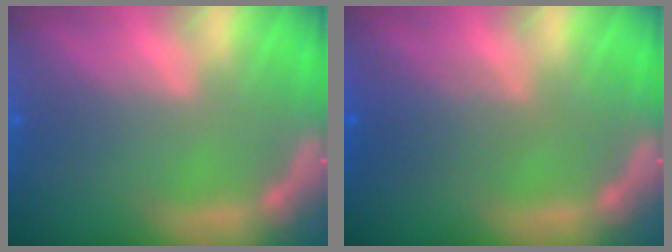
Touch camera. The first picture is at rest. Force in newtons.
{"total": 3.0}